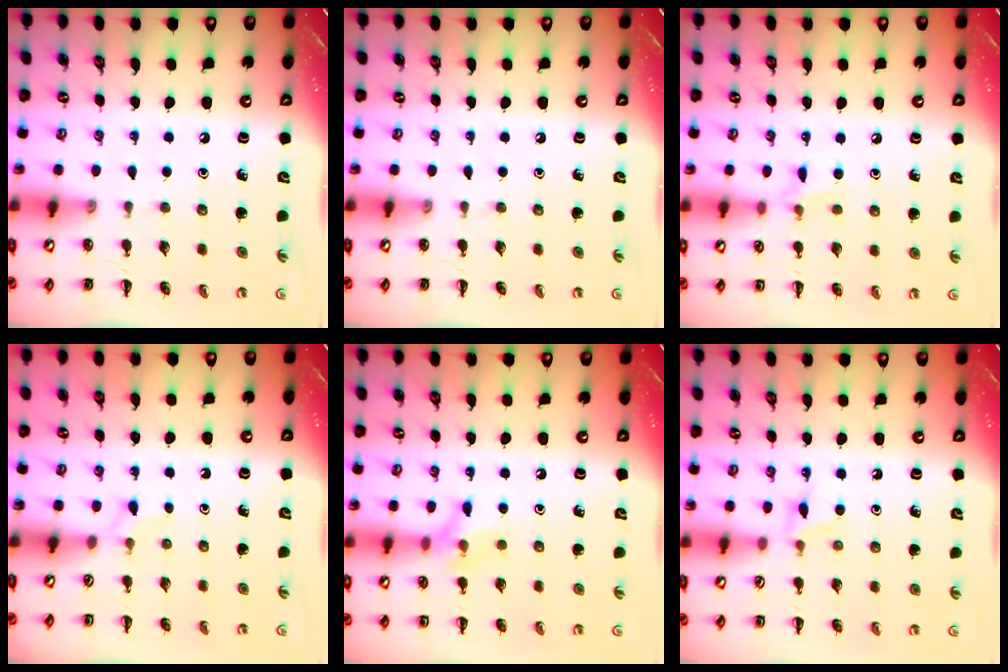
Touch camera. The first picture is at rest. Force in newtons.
{"total": 0.0}
{"total": 4.8, "press": 4.5, "slide": 1.4}
{"total": 2.3, "press": 2.2, "slide": 0.8}
{"total": 8.4, "press": 8.3, "slide": 1.4}
{"total": 3.9, "press": 3.6, "slide": 1.4}